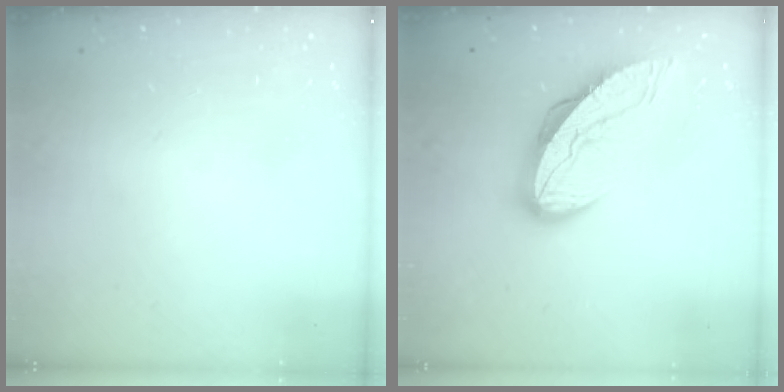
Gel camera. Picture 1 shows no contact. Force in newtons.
{"total": 10.7, "press": 10.6, "slide": 1.1}